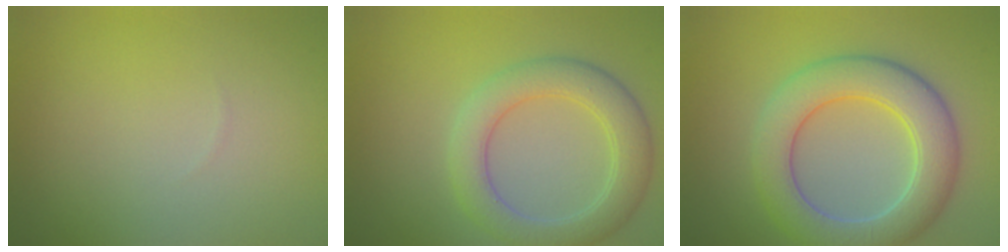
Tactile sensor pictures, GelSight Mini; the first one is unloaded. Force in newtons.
{"total": 4.9, "press": 4.9, "slide": 0.3}
{"total": 7.1, "press": 7.1, "slide": 0.3}